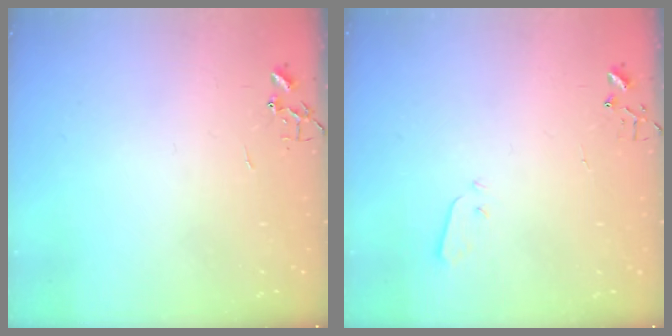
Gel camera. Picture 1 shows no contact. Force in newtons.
{"total": 2.9, "press": 2.9, "slide": 0.1}